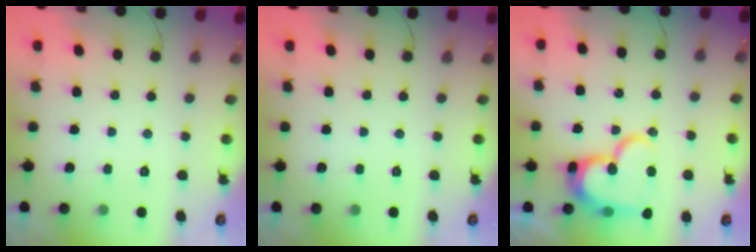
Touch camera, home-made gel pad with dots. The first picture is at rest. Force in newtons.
{"total": 0.0}
{"total": 18.9, "press": 18.8, "slide": 1.6}